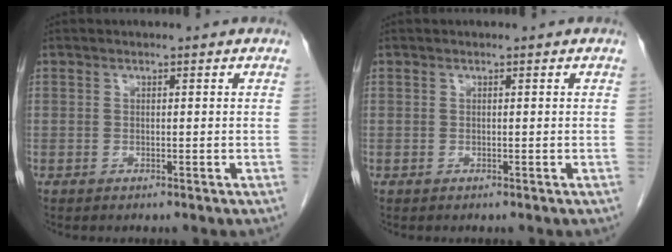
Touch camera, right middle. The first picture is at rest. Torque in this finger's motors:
{"motor_torque": [0.02, 0.10, 0.00, 0.00]}